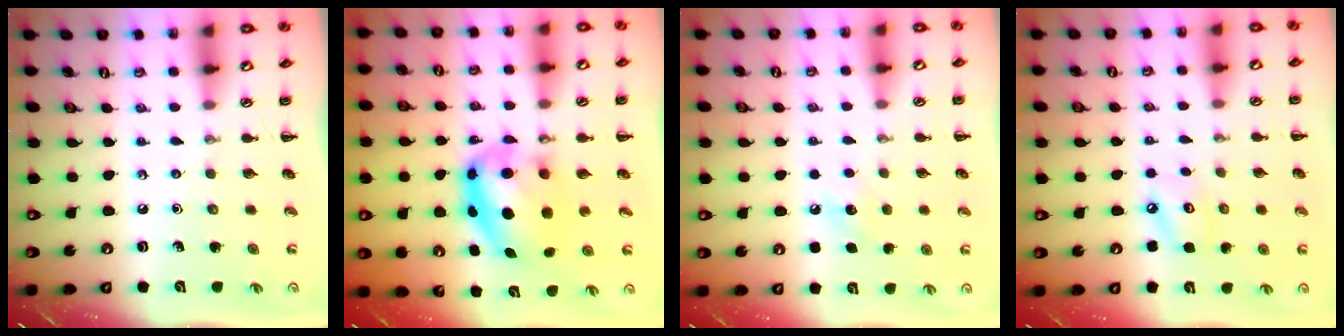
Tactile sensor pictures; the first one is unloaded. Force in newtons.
{"total": 9.9, "press": 9.6, "slide": 2.4}
{"total": 7.1, "press": 6.8, "slide": 1.9}
{"total": 5.1, "press": 5.0, "slide": 0.9}